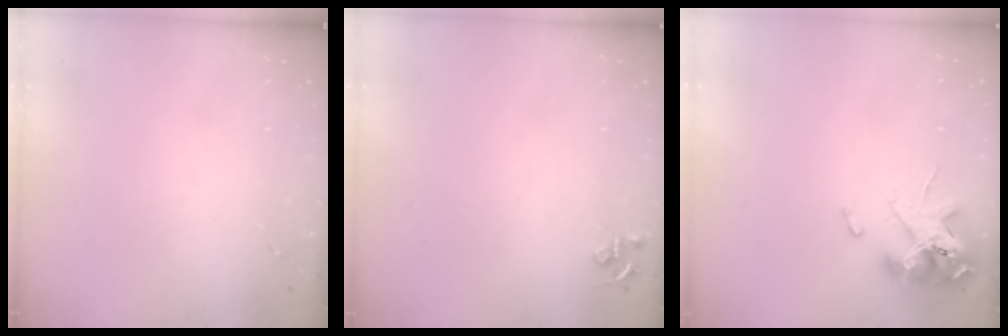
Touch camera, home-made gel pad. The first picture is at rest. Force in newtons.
{"total": 4.5, "press": 4.4, "slide": 0.5}
{"total": 12.7, "press": 12.5, "slide": 2.0}